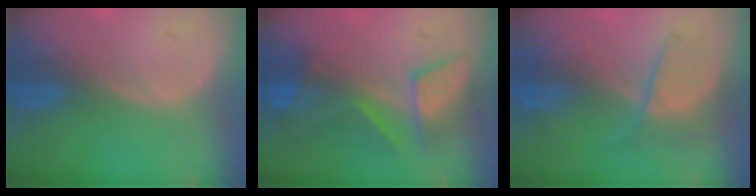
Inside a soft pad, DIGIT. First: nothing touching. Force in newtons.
{"total": 7.8, "press": 7.6, "slide": 1.6}
{"total": 6.7, "press": 5.9, "slide": 3.2}